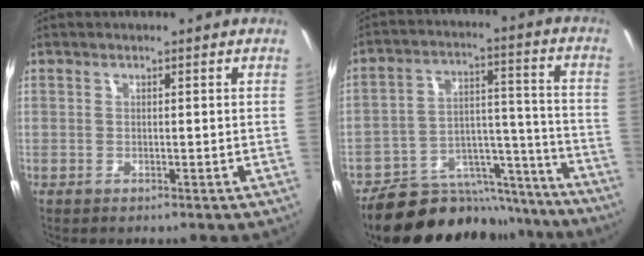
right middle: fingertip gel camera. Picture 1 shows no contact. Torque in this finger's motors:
{"motor_torque": [1.02, -1.11, 0.48, 0.18]}